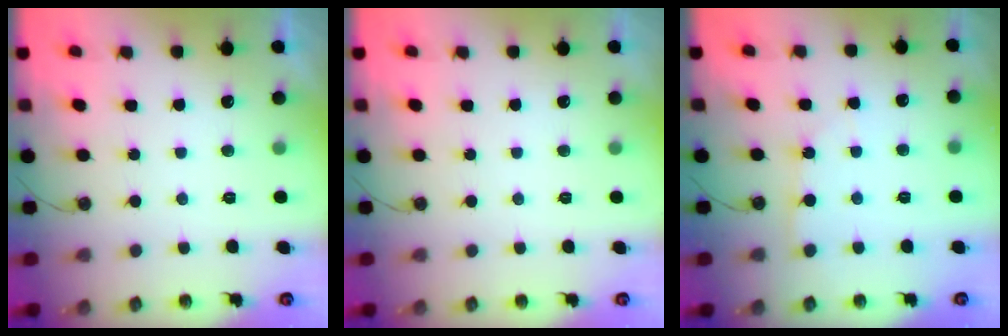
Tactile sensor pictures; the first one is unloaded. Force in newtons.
{"total": 0.0}
{"total": 4.2, "press": 4.2, "slide": 0.5}